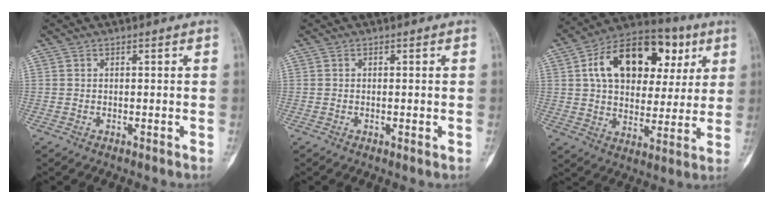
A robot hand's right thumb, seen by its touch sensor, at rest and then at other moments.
{"total": 0.9, "force": [-0.1, 0.3, 0.9], "torque": [-0.011, -0.002, -0.003]}
{"total": 21.3, "force": [7.0, 13.8, 14.7], "torque": [-0.193, 0.009, 0.105]}